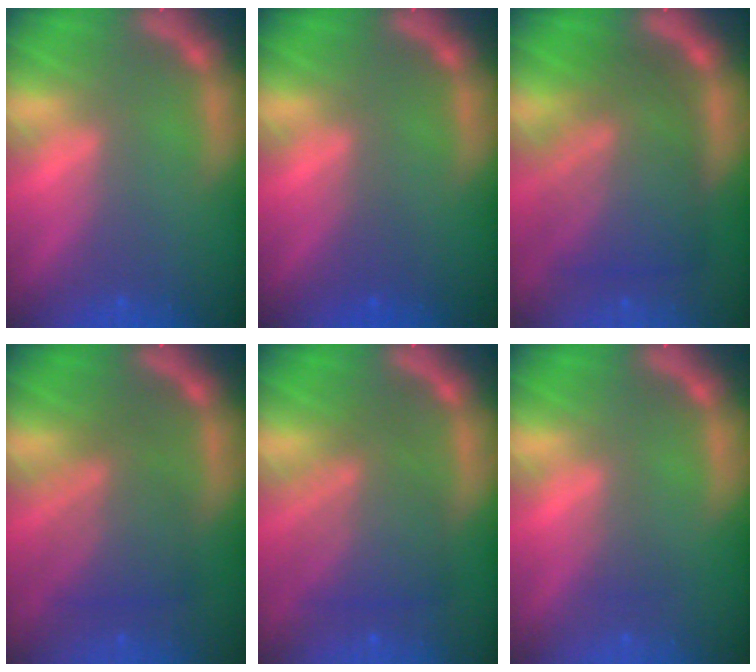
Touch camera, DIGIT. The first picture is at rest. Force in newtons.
{"total": 0.9}
{"total": 9.1}
{"total": 5.5}
{"total": 6.1}
{"total": 1.0}